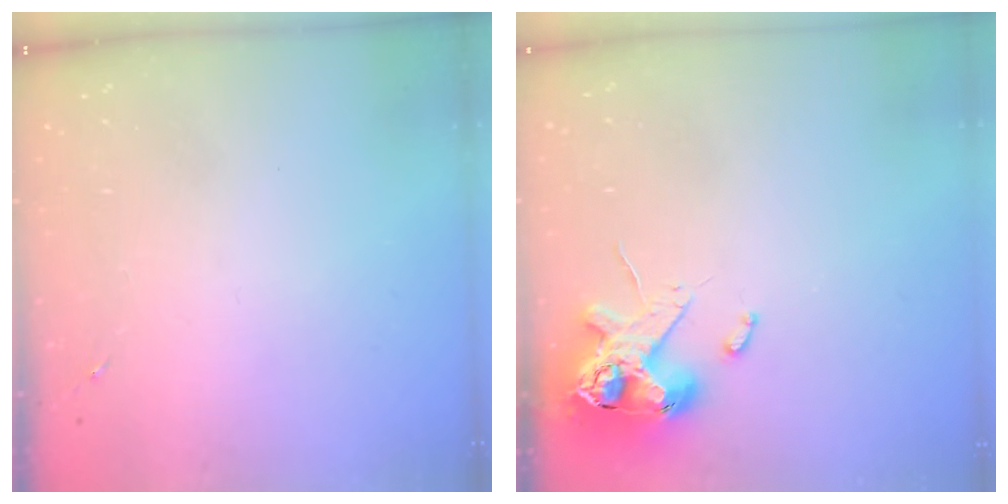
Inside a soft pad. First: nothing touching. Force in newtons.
{"total": 12.3, "press": 12.1, "slide": 1.9}